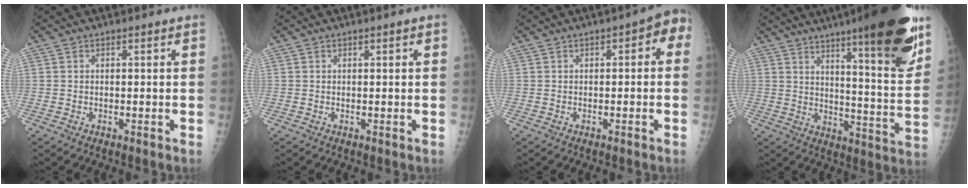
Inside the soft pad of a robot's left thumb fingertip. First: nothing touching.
{"total": 0.0}
{"total": 4.2, "force": [0.0, 2.3, 3.5], "torque": [-0.015, 0.020, -0.010]}
{"total": 23.7, "force": [15.1, 3.4, 18.0], "torque": [-0.228, -0.070, 0.216]}